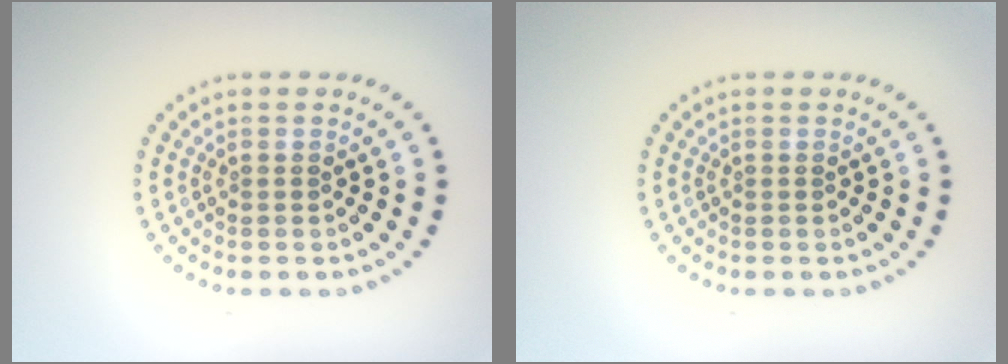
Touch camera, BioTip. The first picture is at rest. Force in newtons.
{"total": 0.0}